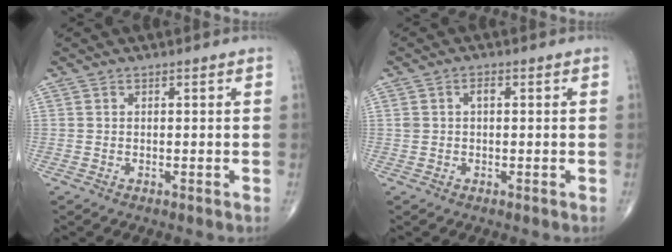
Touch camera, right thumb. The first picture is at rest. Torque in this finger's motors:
{"motor_torque": [0.23, 0.40, 0.52, 0.05, -0.05]}